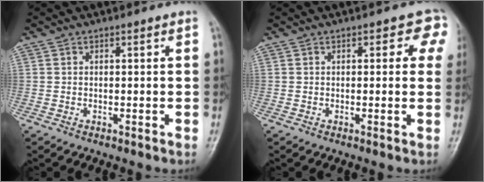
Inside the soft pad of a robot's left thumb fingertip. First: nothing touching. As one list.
[{"total": 4.5, "force": [1.6, 2.6, 3.3], "torque": [0.008, 0.001, 0.006]}]